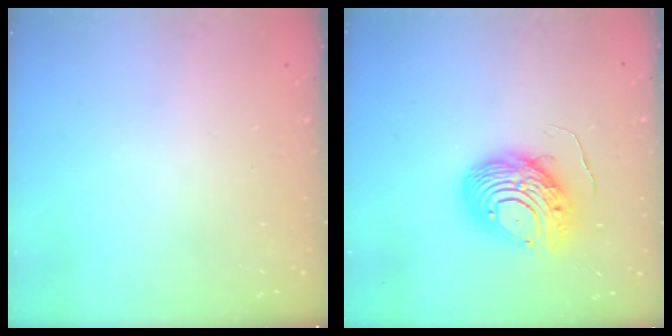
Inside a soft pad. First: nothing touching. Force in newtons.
{"total": 12.1, "press": 12.1, "slide": 1.4}